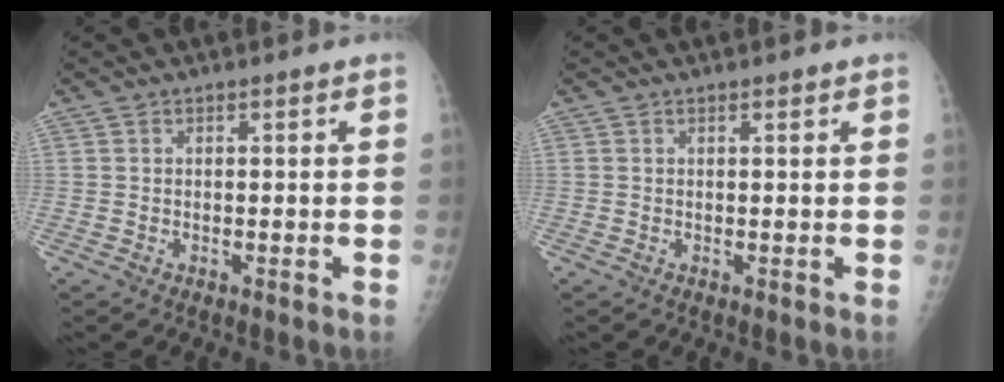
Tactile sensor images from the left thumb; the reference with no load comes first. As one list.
[{"total": 0.6, "force": [0.5, 0.2, 0.3], "torque": [-0.006, -0.002, 0.007]}]